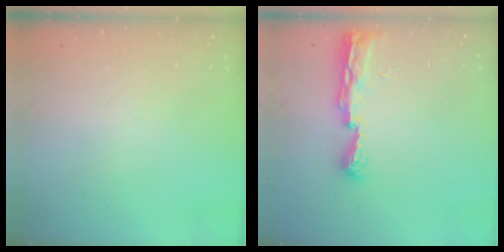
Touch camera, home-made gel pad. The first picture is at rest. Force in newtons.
{"total": 9.3, "press": 9.3, "slide": 0.5}